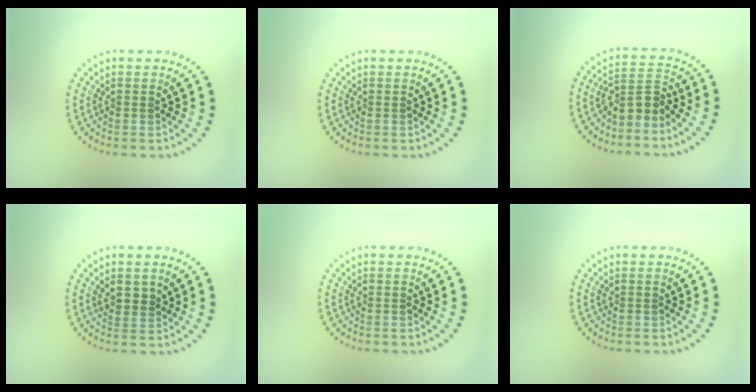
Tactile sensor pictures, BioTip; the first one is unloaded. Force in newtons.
{"total": 0.0}
{"total": 2.9, "press": 2.3, "slide": 1.6}
{"total": 1.3, "press": 1.1, "slide": 0.7}
{"total": 0.0}
{"total": 0.0}